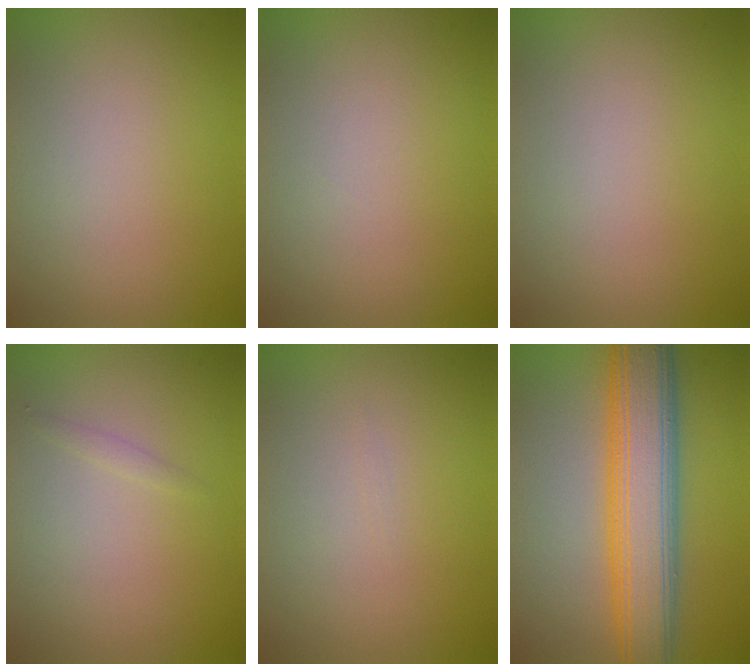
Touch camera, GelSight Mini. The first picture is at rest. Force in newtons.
{"total": 0.0}
{"total": 0.0}
{"total": 0.6, "press": 0.6, "slide": 0.0}
{"total": 0.0}
{"total": 9.4, "press": 9.4, "slide": 0.3}